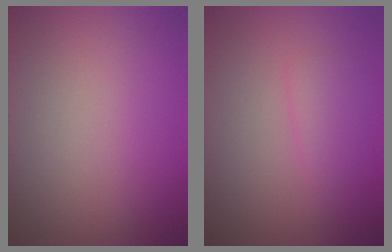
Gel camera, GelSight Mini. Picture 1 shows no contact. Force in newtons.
{"total": 1.4, "press": 1.4, "slide": 0.2}